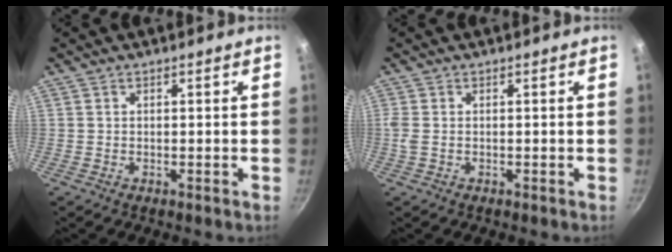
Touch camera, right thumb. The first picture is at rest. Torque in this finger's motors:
{"motor_torque": [-0.08, 0.42, 0.62, 0.24, 0.02]}